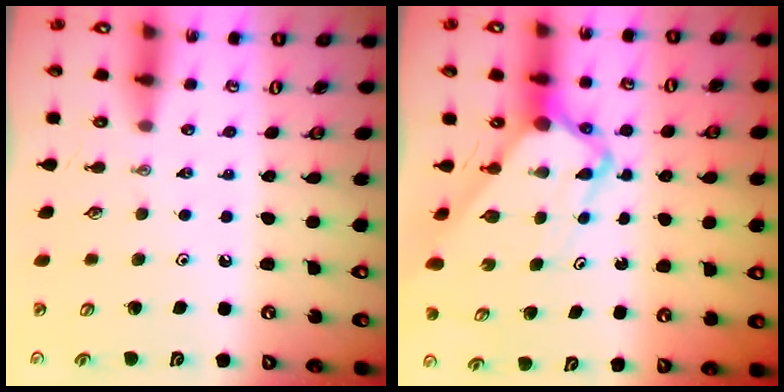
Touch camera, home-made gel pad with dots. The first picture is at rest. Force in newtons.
{"total": 6.3, "press": 6.3, "slide": 0.4}